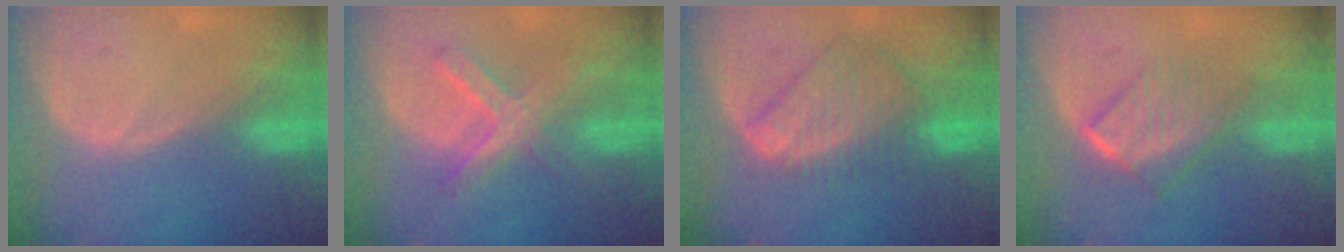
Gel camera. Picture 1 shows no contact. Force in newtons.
{"total": 7.0, "press": 6.2, "slide": 3.2}
{"total": 9.0, "press": 7.7, "slide": 4.6}
{"total": 6.5, "press": 5.8, "slide": 3.0}